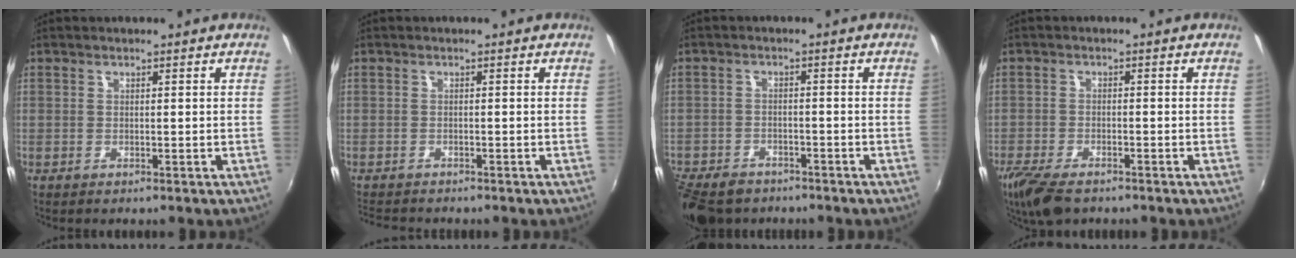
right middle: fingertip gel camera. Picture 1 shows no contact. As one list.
[{"total": 3.7, "force": [-3.5, 0.4, 1.1], "torque": [-0.032, -0.018, -0.060]}, {"total": 12.7, "force": [-9.3, 7.1, 4.9], "torque": [-0.148, -0.016, -0.155]}, {"total": 8.3, "force": [-6.2, 3.0, 4.6], "torque": [-0.119, -0.029, -0.116]}]